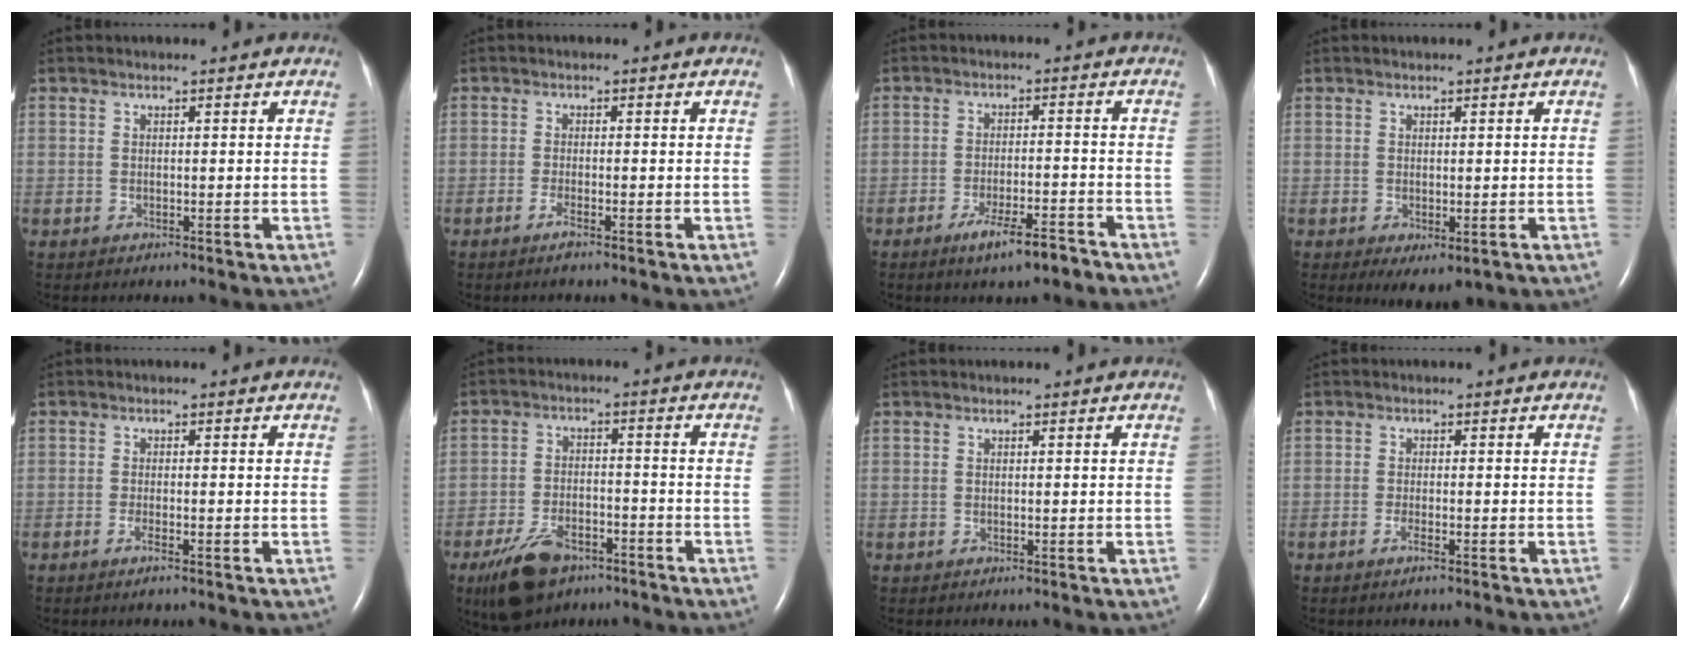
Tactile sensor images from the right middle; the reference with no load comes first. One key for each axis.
{"total": 1.6, "fx": -1.1, "fy": -0.2, "fz": 1.1, "tx": -0.029, "ty": -0.003, "tz": -0.025}
{"total": 6.2, "fx": -4.5, "fy": 0.8, "fz": 4.2, "tx": -0.078, "ty": -0.007, "tz": -0.073}
{"total": 3.1, "fx": -1.0, "fy": 1.3, "fz": 2.7, "tx": -0.036, "ty": -0.009, "tz": -0.002}
{"total": 1.5, "fx": -1.0, "fy": 0.0, "fz": 1.2, "tx": -0.029, "ty": -0.003, "tz": -0.021}
{"total": 9.0, "fx": -6.1, "fy": 4.2, "fz": 5.2, "tx": -0.108, "ty": -0.010, "tz": -0.103}
{"total": 0.0}
{"total": 1.4, "fx": -0.9, "fy": -0.1, "fz": 1.1, "tx": -0.026, "ty": -0.003, "tz": -0.019}